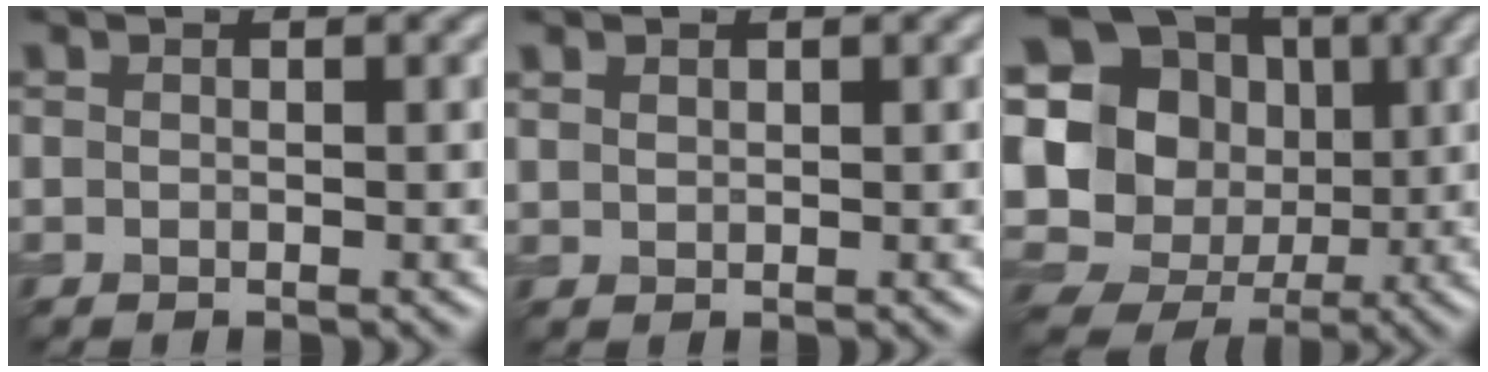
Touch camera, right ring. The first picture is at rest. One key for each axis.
{"total": 1.0, "fx": 0.8, "fy": 0.6, "fz": 0.3, "tx": -0.008, "ty": 0.000, "tz": 0.019}
{"total": 21.5, "fx": 1.1, "fy": 20.1, "fz": 7.3, "tx": -0.166, "ty": 0.009, "tz": -0.024}